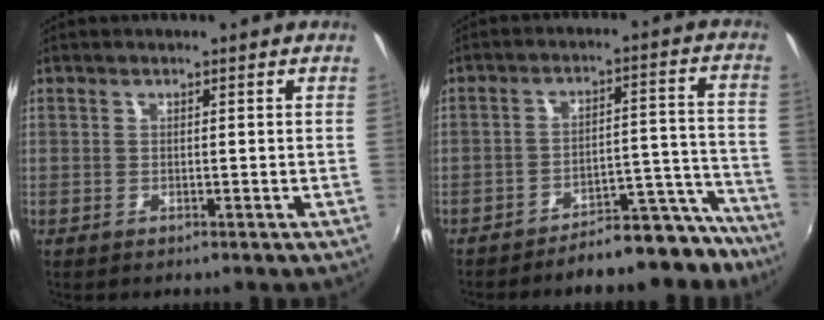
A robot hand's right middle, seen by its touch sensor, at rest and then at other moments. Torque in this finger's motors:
{"motor_torque": [0.85, -1.29, 0.15, 0.01]}